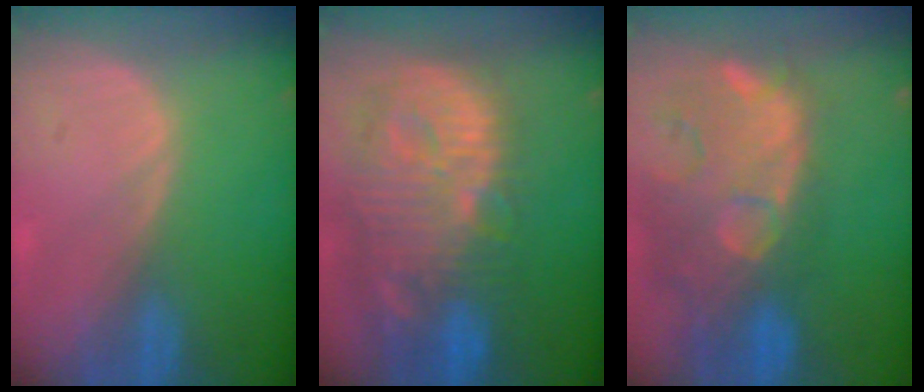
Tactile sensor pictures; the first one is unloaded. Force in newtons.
{"total": 14.2, "press": 12.4, "slide": 6.9}
{"total": 14.5, "press": 11.7, "slide": 8.5}